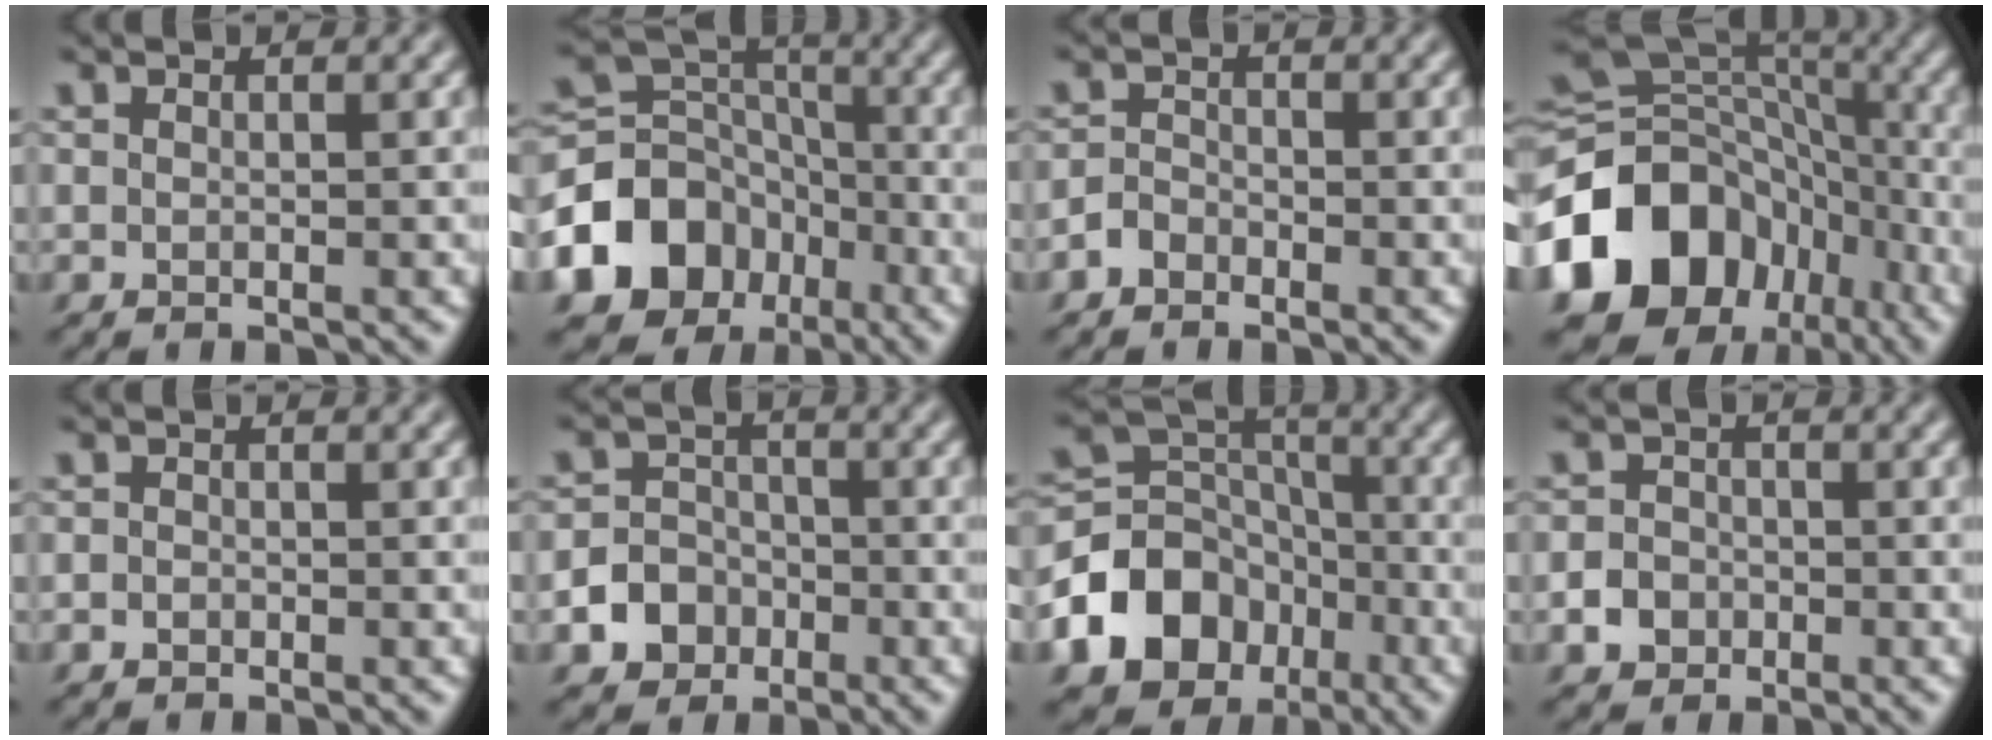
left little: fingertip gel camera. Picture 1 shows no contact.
{"total": 11.8, "force": [-5.6, 9.2, 4.7], "torque": [-0.117, 0.004, -0.112]}
{"total": 1.6, "force": [-1.2, 1.0, 0.3], "torque": [-0.005, 0.007, -0.027]}
{"total": 15.0, "force": [-6.4, 11.4, 7.4], "torque": [-0.164, 0.006, -0.128]}
{"total": 0.7, "force": [-0.2, 0.6, 0.1], "torque": [0.003, -0.004, -0.007]}
{"total": 5.7, "force": [-2.7, 4.9, 1.2], "torque": [-0.007, -0.004, -0.067]}
{"total": 12.5, "force": [-6.0, 9.9, 4.8], "torque": [-0.111, -0.011, -0.119]}
{"total": 3.2, "force": [-1.4, 2.8, 0.7], "torque": [0.007, -0.001, -0.032]}